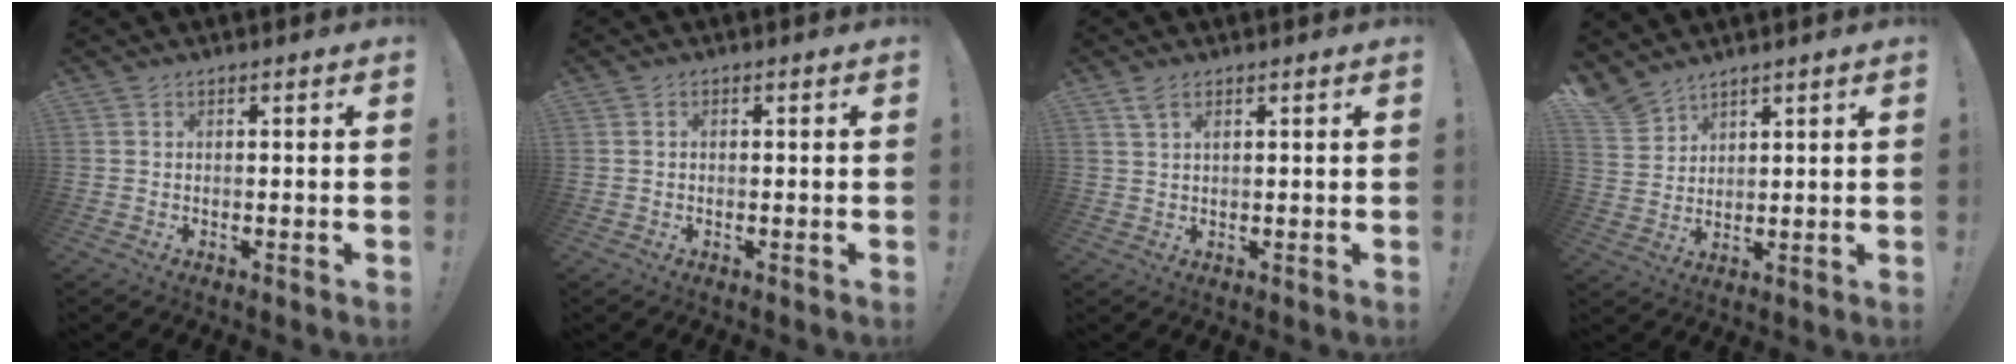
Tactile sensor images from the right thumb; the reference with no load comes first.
{"total": 0.5, "force": [-0.2, 0.4, 0.3], "torque": [-0.009, 0.003, -0.002]}
{"total": 2.0, "force": [1.3, 0.8, 1.4], "torque": [-0.023, -0.002, 0.022]}
{"total": 5.5, "force": [4.8, 2.5, 0.8], "torque": [-0.027, -0.035, 0.096]}